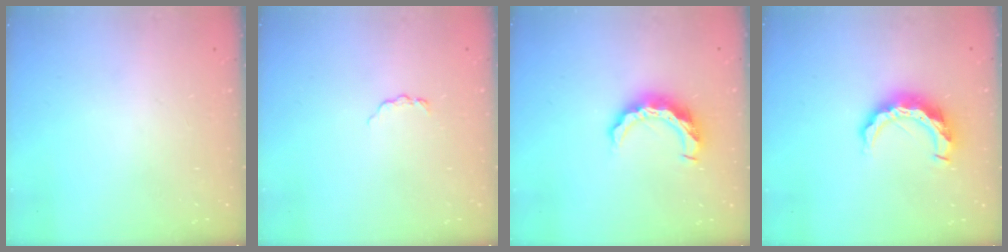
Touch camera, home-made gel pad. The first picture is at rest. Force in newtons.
{"total": 3.6, "press": 3.5, "slide": 0.5}
{"total": 9.5, "press": 9.5, "slide": 0.5}
{"total": 9.7, "press": 9.7, "slide": 0.6}